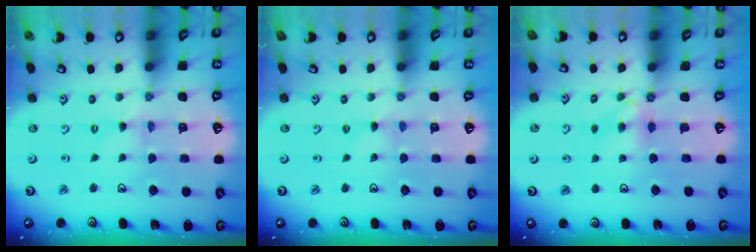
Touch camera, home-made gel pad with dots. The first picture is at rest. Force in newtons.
{"total": 0.6, "press": 0.6, "slide": 0.2}
{"total": 4.9, "press": 4.8, "slide": 0.8}